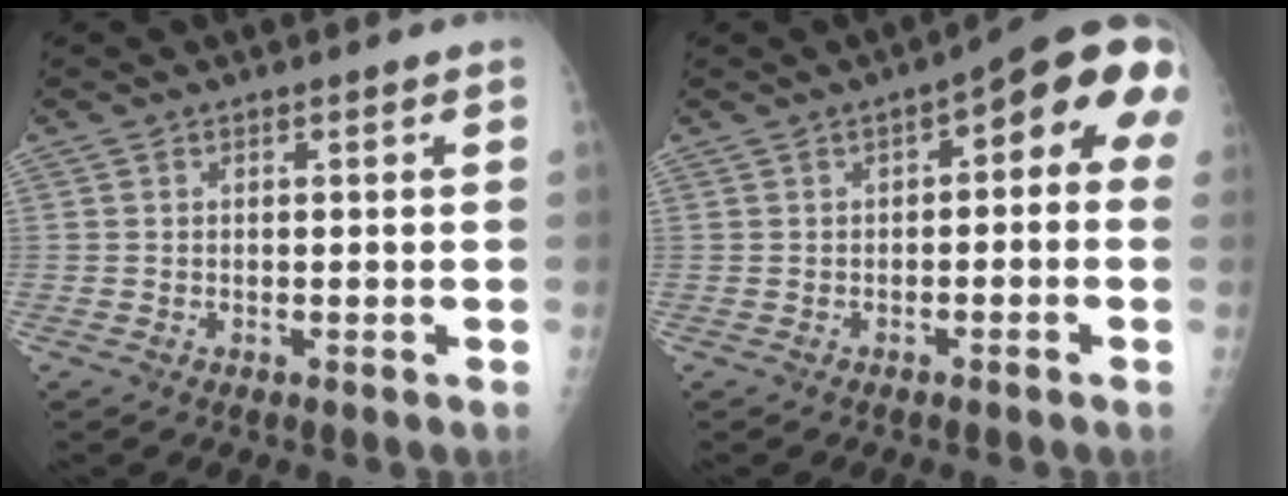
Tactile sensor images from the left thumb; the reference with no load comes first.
{"total": 10.1, "force": [1.2, 4.4, 8.9], "torque": [-0.080, 0.034, 0.002]}